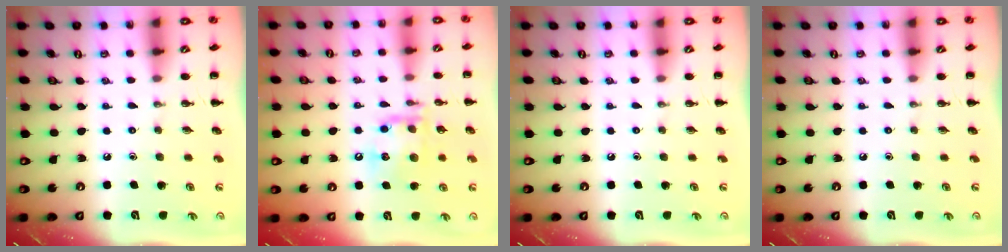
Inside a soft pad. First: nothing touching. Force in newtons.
{"total": 15.0, "press": 14.8, "slide": 2.2}
{"total": 0.0}
{"total": 0.0}